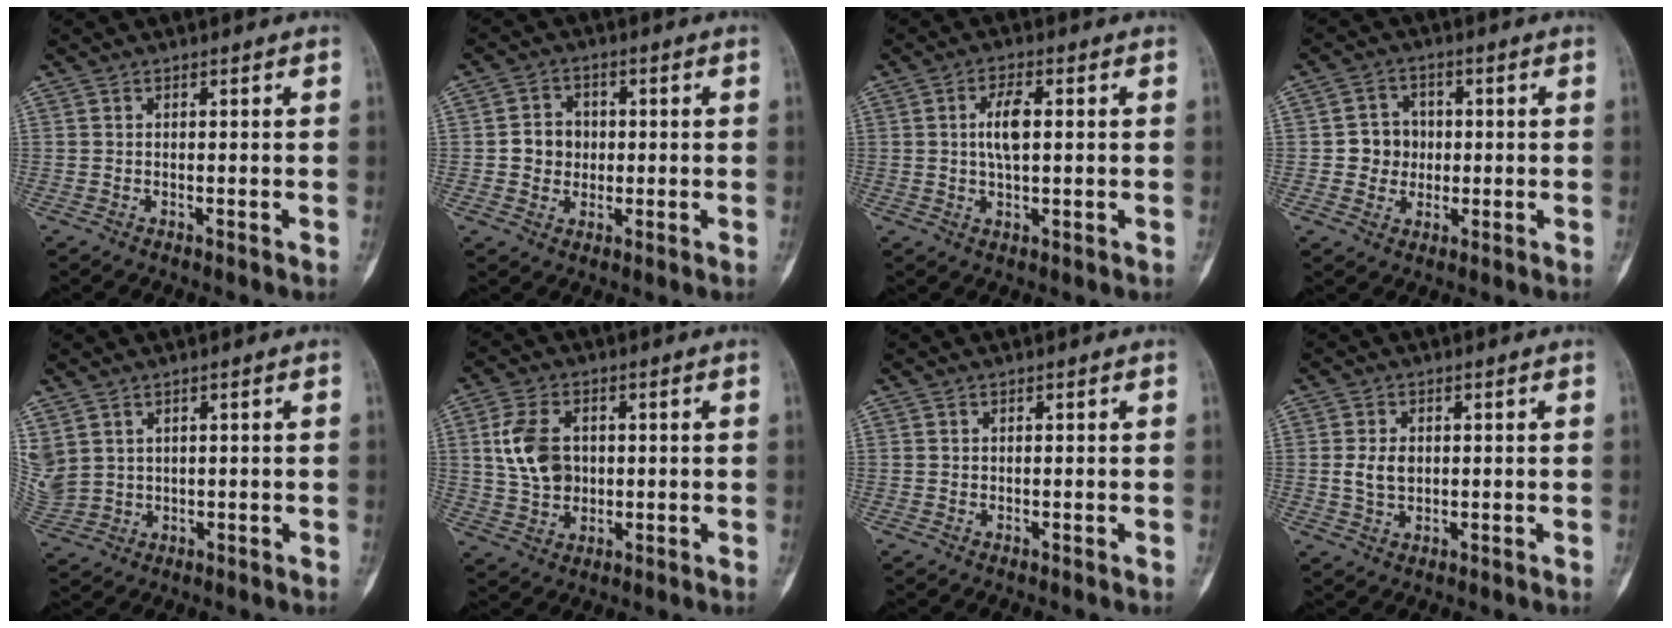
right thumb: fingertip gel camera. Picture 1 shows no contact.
{"total": 5.5, "force": [0.0, 5.0, 2.4], "torque": [-0.014, 0.007, -0.004]}
{"total": 5.5, "force": [0.8, 2.2, 5.0], "torque": [-0.094, 0.002, 0.010]}
{"total": 5.8, "force": [-0.1, 5.5, 2.0], "torque": [0.002, 0.010, -0.005]}
{"total": 8.3, "force": [3.0, 6.5, 4.1], "torque": [-0.116, 0.000, 0.081]}
{"total": 9.2, "force": [1.3, 6.5, 6.3], "torque": [-0.115, 0.001, 0.030]}
{"total": 0.0}
{"total": 4.2, "force": [0.3, 2.9, 3.0], "torque": [-0.053, 0.000, 0.010]}